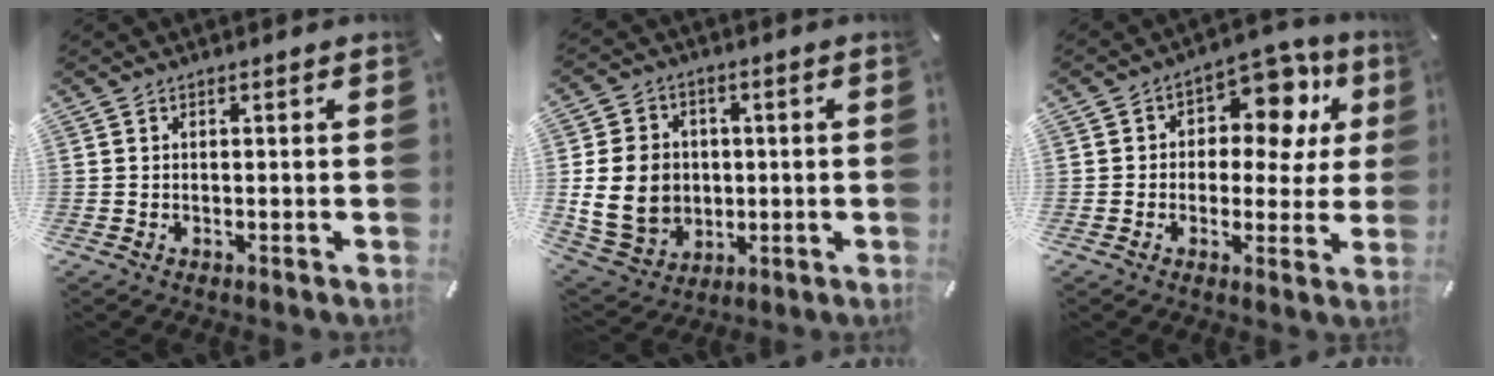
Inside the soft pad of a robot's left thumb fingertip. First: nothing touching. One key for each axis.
{"total": 14.1, "fx": -0.4, "fy": 12.1, "fz": 7.1, "tx": -0.154, "ty": 0.004, "tz": -0.003}
{"total": 11.5, "fx": 4.6, "fy": 7.7, "fz": 7.3, "tx": -0.094, "ty": -0.030, "tz": 0.078}